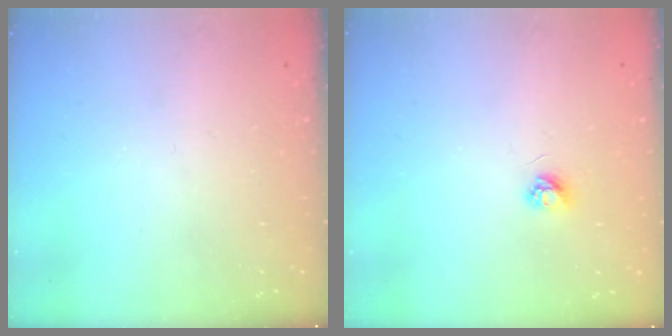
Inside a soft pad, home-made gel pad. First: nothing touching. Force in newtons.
{"total": 3.2, "press": 3.2, "slide": 0.3}